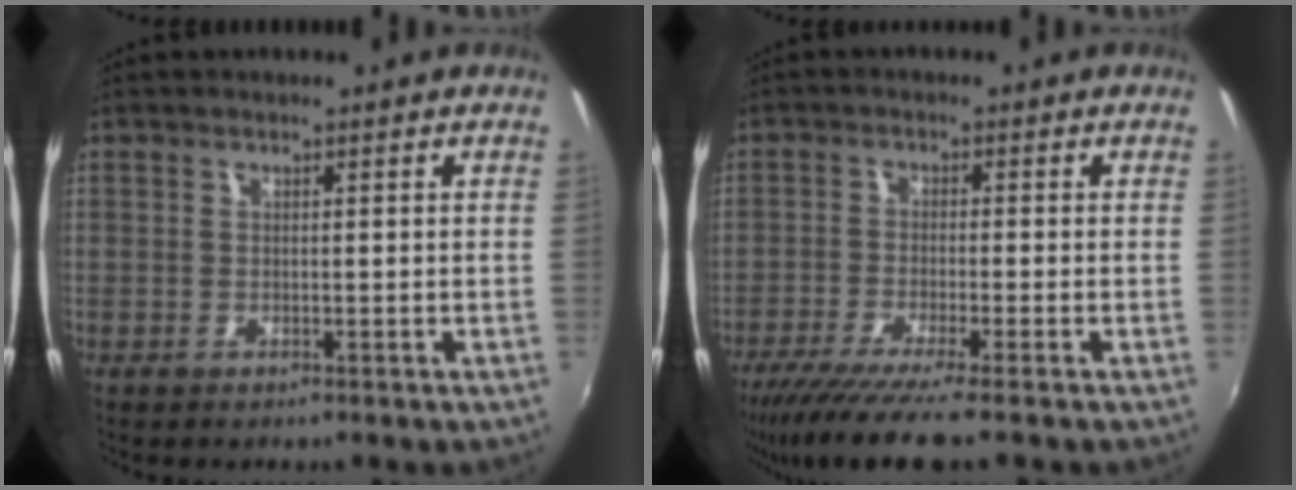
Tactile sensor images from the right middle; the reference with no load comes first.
{"total": 9.7, "force": [-7.6, -0.4, 6.0], "torque": [-0.128, -0.034, -0.129]}